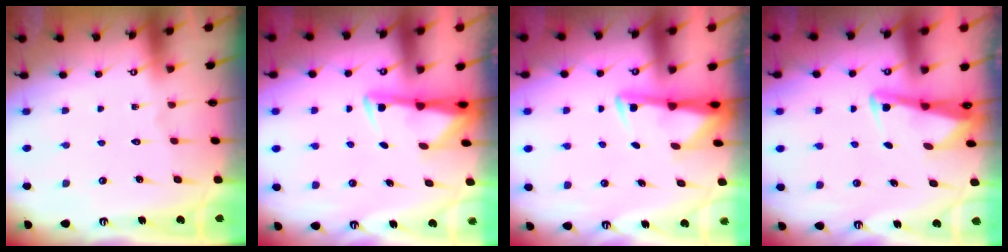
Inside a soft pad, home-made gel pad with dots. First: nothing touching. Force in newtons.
{"total": 2.8, "press": 2.8, "slide": 0.5}
{"total": 2.8, "press": 2.8, "slide": 0.5}
{"total": 3.0, "press": 3.0, "slide": 0.6}